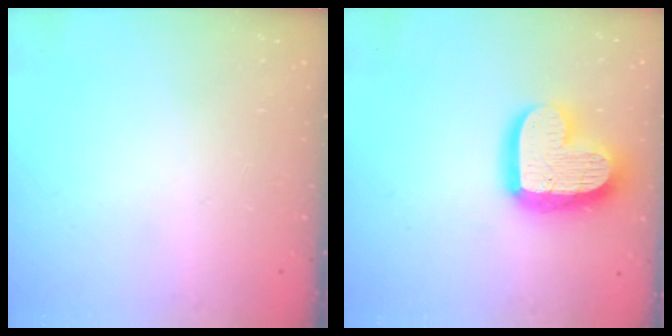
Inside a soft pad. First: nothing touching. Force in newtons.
{"total": 19.0, "press": 19.0, "slide": 1.6}